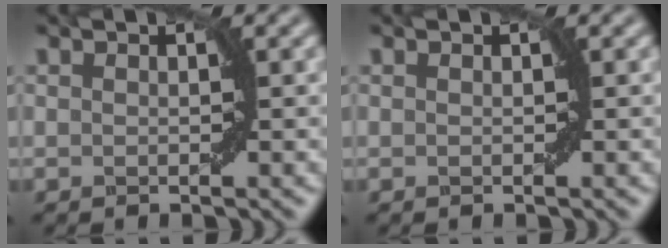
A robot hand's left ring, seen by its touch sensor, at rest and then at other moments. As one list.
[{"total": 0.0}]